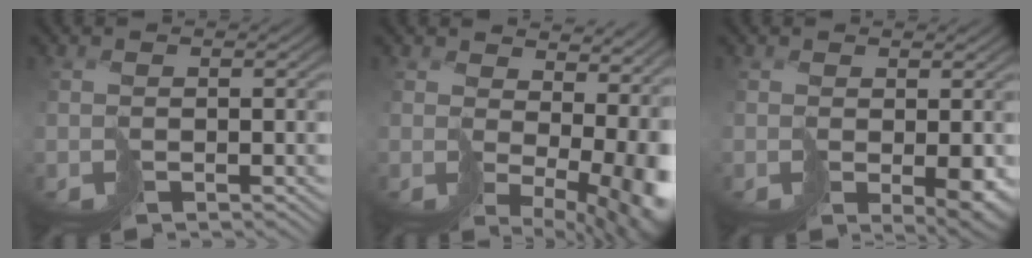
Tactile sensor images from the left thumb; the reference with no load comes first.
{"total": 12.8, "force": [1.9, 6.9, 10.6], "torque": [-0.135, -0.024, 0.071]}
{"total": 3.3, "force": [0.0, 1.0, 3.2], "torque": [-0.050, -0.011, 0.003]}